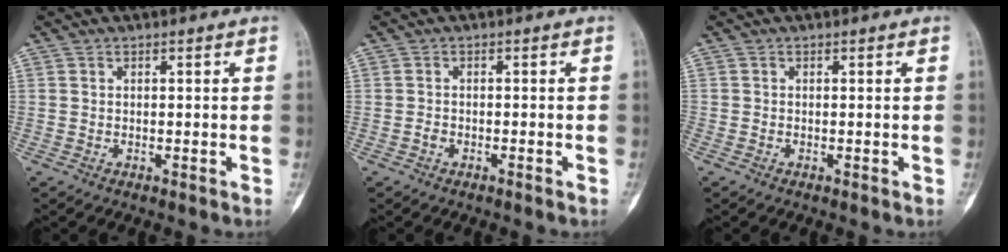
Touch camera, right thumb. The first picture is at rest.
{"total": 0.8, "force": [-0.6, 0.3, 0.4], "torque": [-0.011, 0.002, -0.011]}
{"total": 0.0}